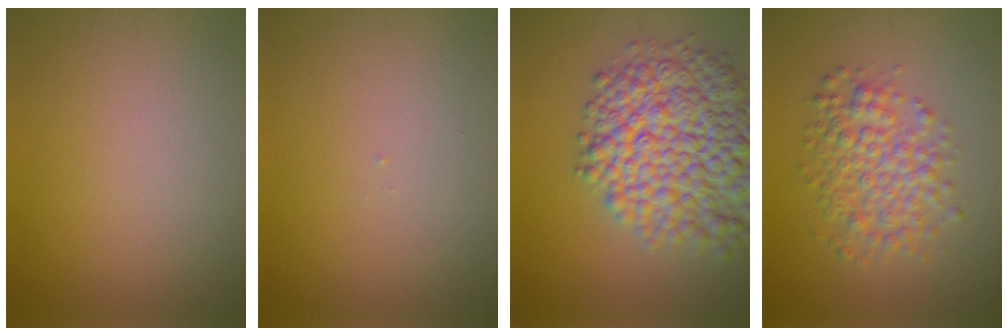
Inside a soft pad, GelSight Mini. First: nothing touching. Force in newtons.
{"total": 0.0}
{"total": 11.9, "press": 11.9, "slide": 0.5}
{"total": 4.7, "press": 4.7, "slide": 0.1}